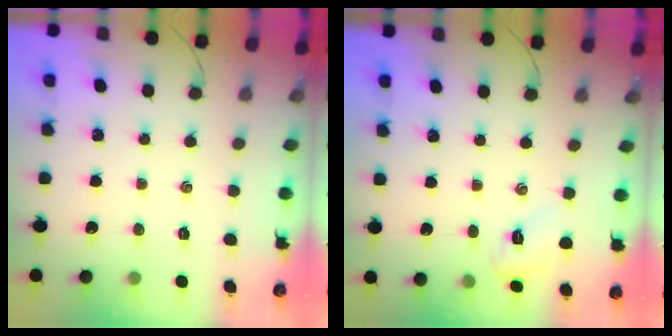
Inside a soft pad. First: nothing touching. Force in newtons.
{"total": 3.4, "press": 3.3, "slide": 0.9}